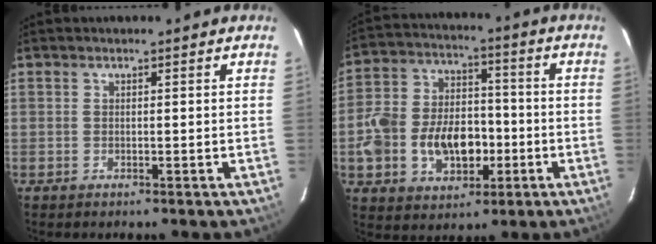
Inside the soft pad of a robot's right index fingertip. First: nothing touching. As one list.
[{"total": 16.5, "force": [-4.2, 11.7, 10.9], "torque": [-0.245, 0.022, -0.060]}]